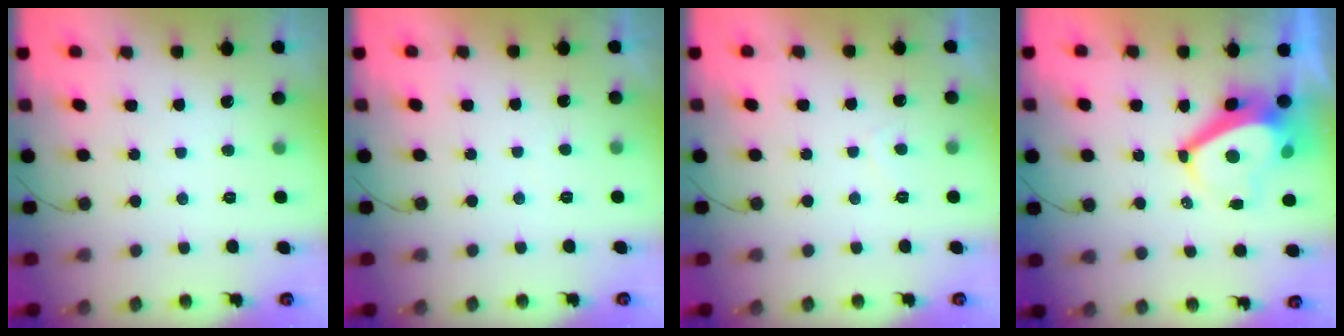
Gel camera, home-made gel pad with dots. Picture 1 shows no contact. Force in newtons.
{"total": 0.7, "press": 0.5, "slide": 0.5}
{"total": 0.7, "press": 0.5, "slide": 0.5}
{"total": 6.8, "press": 6.8, "slide": 0.8}